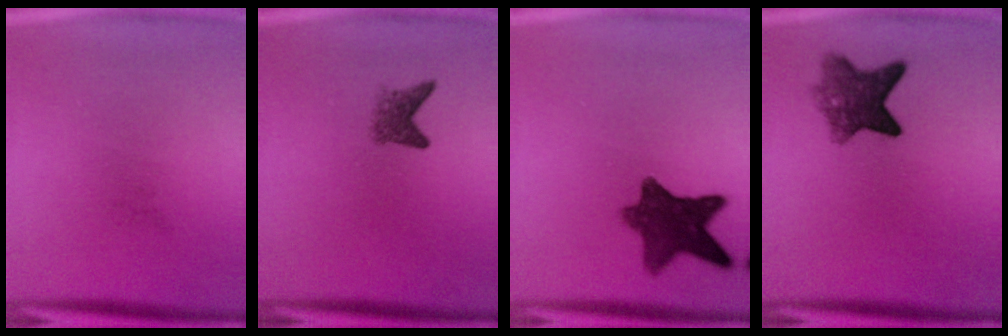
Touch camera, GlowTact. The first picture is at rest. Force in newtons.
{"total": 2.3}
{"total": 9.9}
{"total": 6.6}